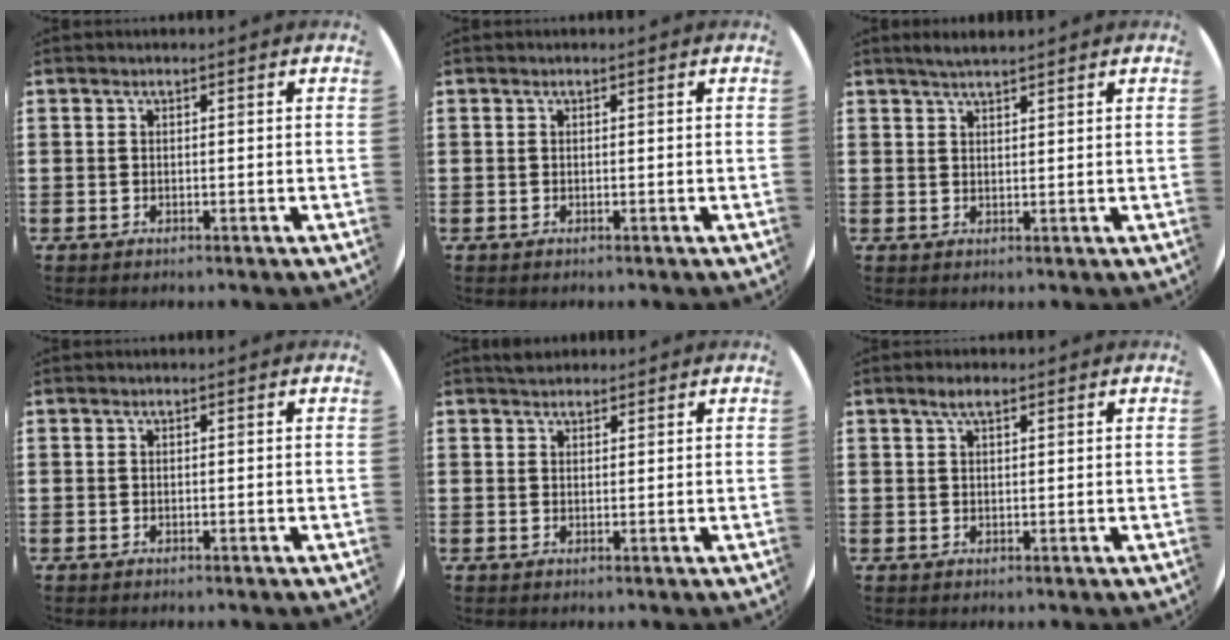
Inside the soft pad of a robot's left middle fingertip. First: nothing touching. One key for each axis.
{"total": 0.0}
{"total": 2.1, "fx": 1.9, "fy": 0.1, "fz": 0.8, "tx": -0.017, "ty": 0.004, "tz": 0.034}
{"total": 0.0}
{"total": 1.6, "fx": 1.5, "fy": 0.6, "fz": 0.0, "tx": 0.006, "ty": 0.002, "tz": 0.027}
{"total": 2.2, "fx": 1.5, "fy": 0.7, "fz": 1.5, "tx": -0.030, "ty": 0.007, "tz": 0.025}